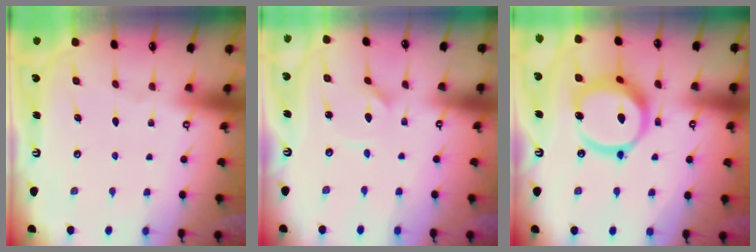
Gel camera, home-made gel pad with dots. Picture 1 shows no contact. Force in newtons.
{"total": 1.6, "press": 1.6, "slide": 0.1}
{"total": 16.3, "press": 16.2, "slide": 2.0}